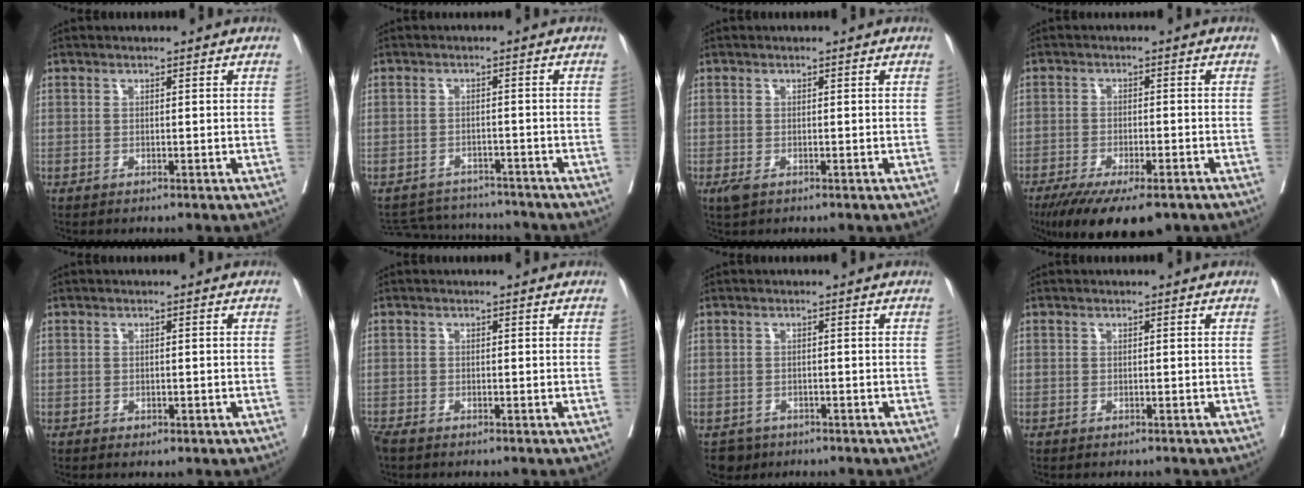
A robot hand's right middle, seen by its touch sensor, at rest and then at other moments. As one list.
[{"total": 7.7, "force": [-7.5, 1.5, 0.2], "torque": [-0.001, 0.009, -0.107]}, {"total": 1.6, "force": [-0.8, 0.8, 1.1], "torque": [-0.027, -0.005, -0.009]}, {"total": 12.8, "force": [-9.5, 3.5, 7.9], "torque": [-0.123, -0.020, -0.145]}, {"total": 1.4, "force": [-0.7, 0.8, 0.9], "torque": [-0.012, 0.000, -0.003]}, {"total": 2.0, "force": [-1.7, 0.6, 0.9], "torque": [-0.022, -0.007, -0.033]}, {"total": 2.8, "force": [-2.0, 1.9, 0.0], "torque": [0.001, 0.003, -0.033]}, {"total": 1.1, "force": [-1.0, 0.3, 0.2], "torque": [-0.007, -0.002, -0.016]}]